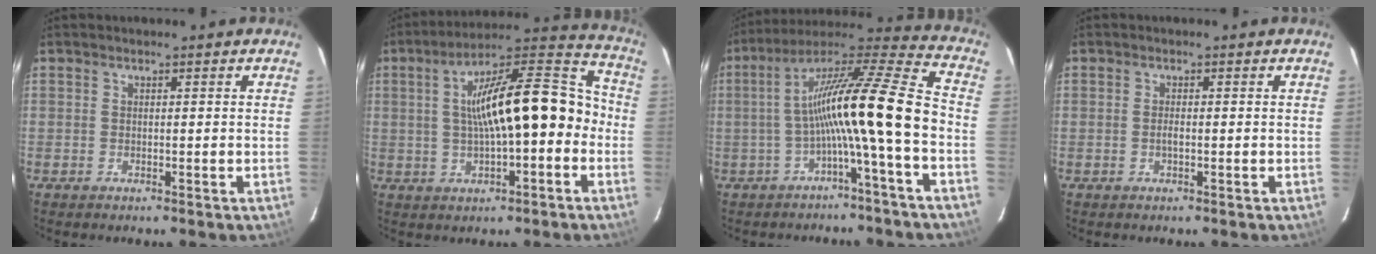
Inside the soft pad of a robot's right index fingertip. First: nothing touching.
{"total": 17.6, "force": [-1.0, 5.6, 16.6], "torque": [-0.261, 0.037, -0.013]}
{"total": 16.2, "force": [-4.1, -0.2, 15.7], "torque": [-0.268, 0.013, -0.079]}
{"total": 1.2, "force": [-0.3, 0.4, 1.1], "torque": [-0.022, -0.001, -0.006]}